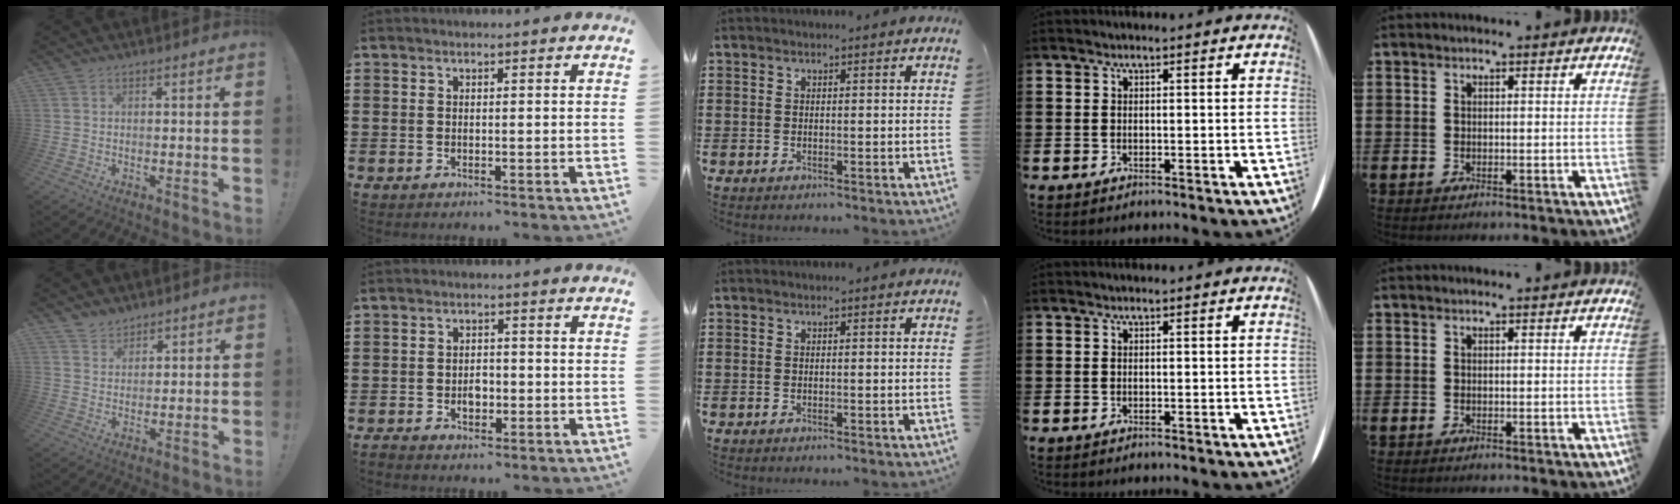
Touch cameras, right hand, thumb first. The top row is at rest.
{"thumb": {"total": 4.2, "force": [3.6, 2.1, 0.2], "torque": [0.006, -0.028, 0.066]}, "index": {"total": 2.3, "force": [-0.7, 1.7, 1.5], "torque": [-0.032, 0.002, -0.014]}}